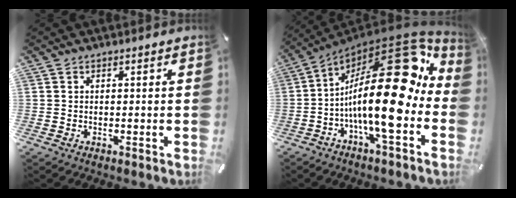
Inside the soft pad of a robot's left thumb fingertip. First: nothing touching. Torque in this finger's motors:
{"motor_torque": [1.40, 3.36, 2.77, 0.00, 0.36]}